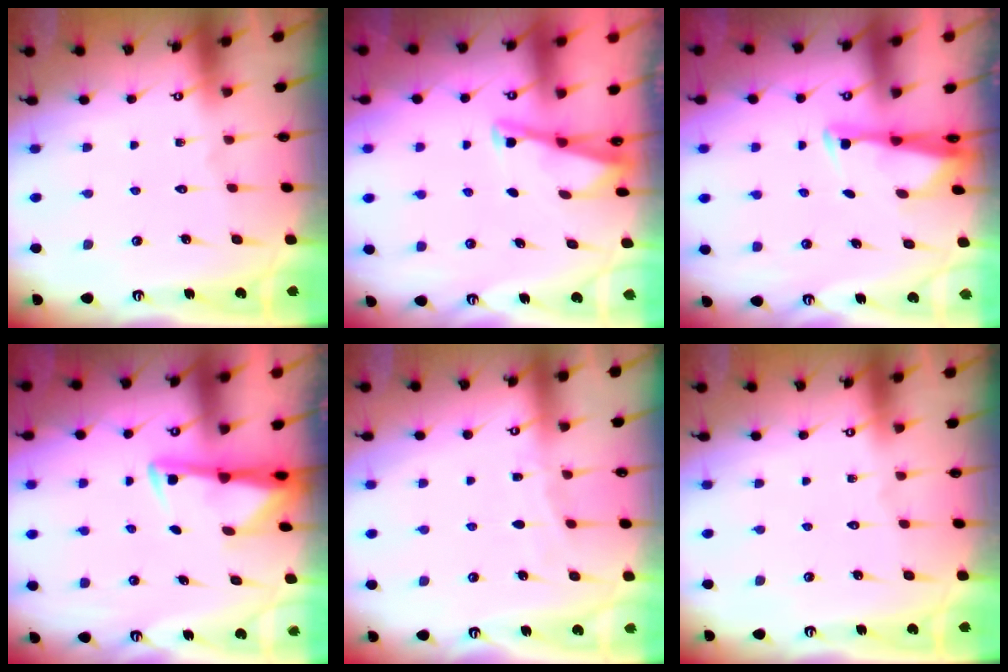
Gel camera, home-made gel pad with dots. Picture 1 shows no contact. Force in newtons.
{"total": 2.8, "press": 2.7, "slide": 0.3}
{"total": 2.9, "press": 2.8, "slide": 0.7}
{"total": 3.0, "press": 2.9, "slide": 0.5}
{"total": 4.1, "press": 4.1, "slide": 0.5}
{"total": 0.0}